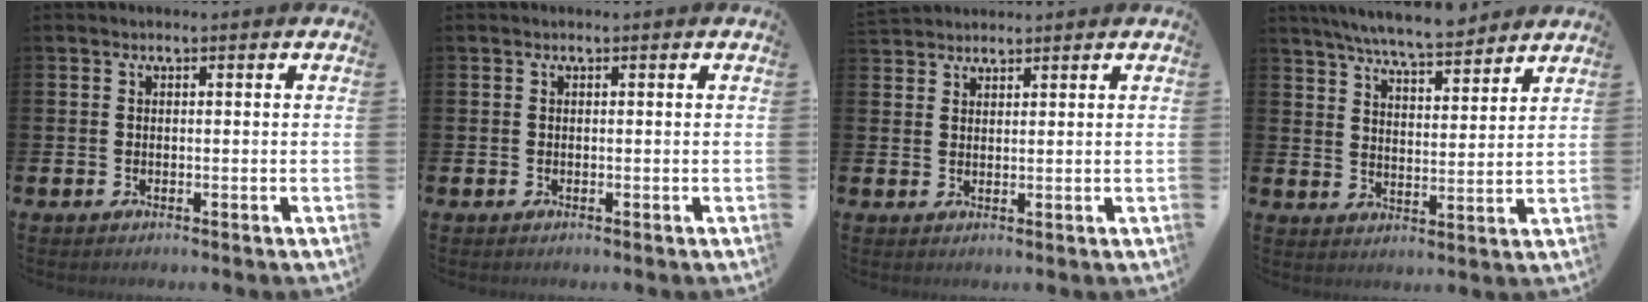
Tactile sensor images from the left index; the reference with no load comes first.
{"total": 0.0}
{"total": 2.4, "force": [2.3, 0.5, -0.3], "torque": [0.005, -0.006, 0.043]}
{"total": 7.3, "force": [6.9, 0.5, 2.2], "torque": [-0.059, -0.035, 0.124]}